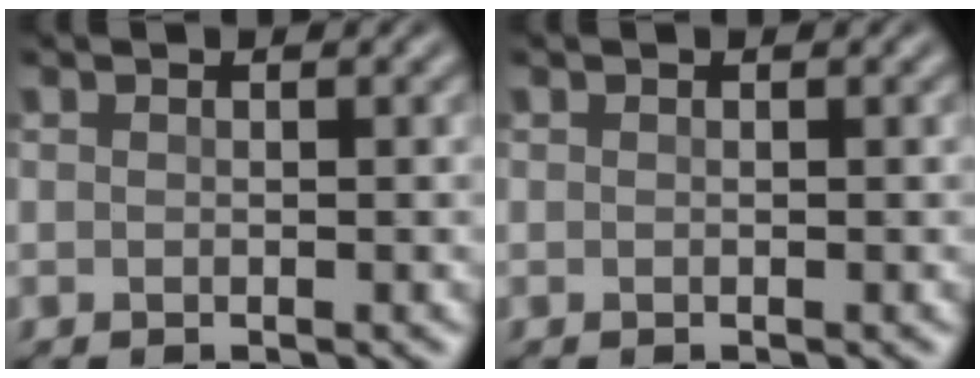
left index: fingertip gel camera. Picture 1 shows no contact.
{"total": 0.0}